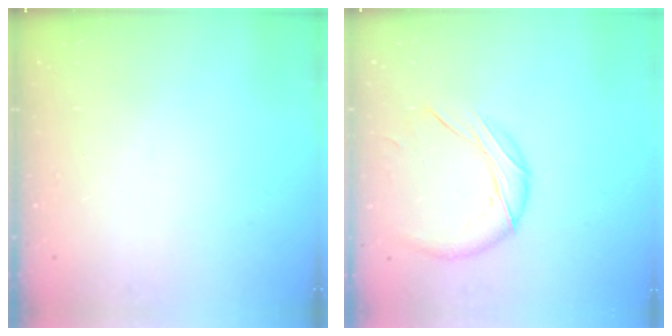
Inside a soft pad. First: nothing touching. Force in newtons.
{"total": 10.8, "press": 10.8, "slide": 0.6}